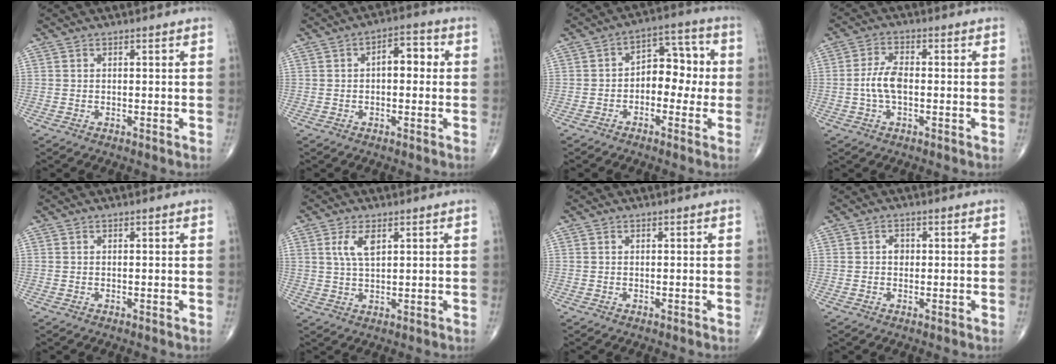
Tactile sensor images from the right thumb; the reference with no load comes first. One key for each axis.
{"total": 5.8, "fx": 0.5, "fy": 3.1, "fz": 4.9, "tx": -0.052, "ty": 0.020, "tz": -0.002}
{"total": 9.0, "fx": -0.7, "fy": 6.0, "fz": 6.7, "tx": -0.052, "ty": 0.038, "tz": -0.025}
{"total": 5.4, "fx": -0.7, "fy": 2.6, "fz": 4.6, "tx": -0.100, "ty": 0.014, "tz": -0.019}
{"total": 0.0}
{"total": 4.7, "fx": 1.9, "fy": 2.0, "fz": 3.8, "tx": -0.074, "ty": -0.004, "tz": 0.041}
{"total": 0.0}
{"total": 1.7, "fx": 0.1, "fy": 1.4, "fz": 1.0, "tx": -0.007, "ty": 0.004, "tz": -0.001}